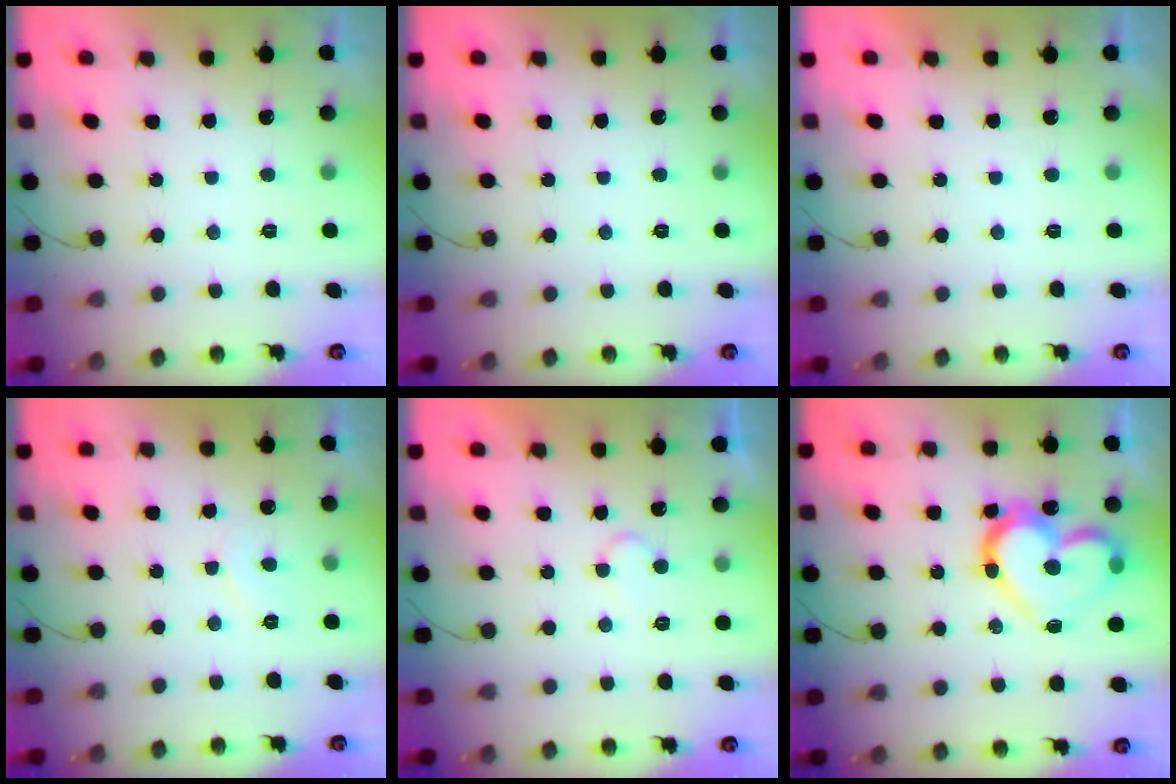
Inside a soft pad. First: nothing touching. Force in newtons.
{"total": 0.0}
{"total": 1.9, "press": 1.9, "slide": 0.1}
{"total": 4.0, "press": 4.0, "slide": 0.4}
{"total": 5.2, "press": 5.2, "slide": 0.5}
{"total": 17.4, "press": 17.3, "slide": 2.0}